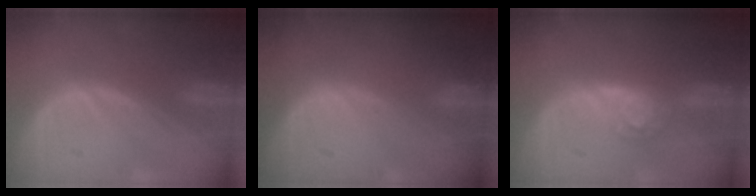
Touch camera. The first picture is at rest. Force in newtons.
{"total": 0.0}
{"total": 4.3, "press": 4.2, "slide": 0.4}